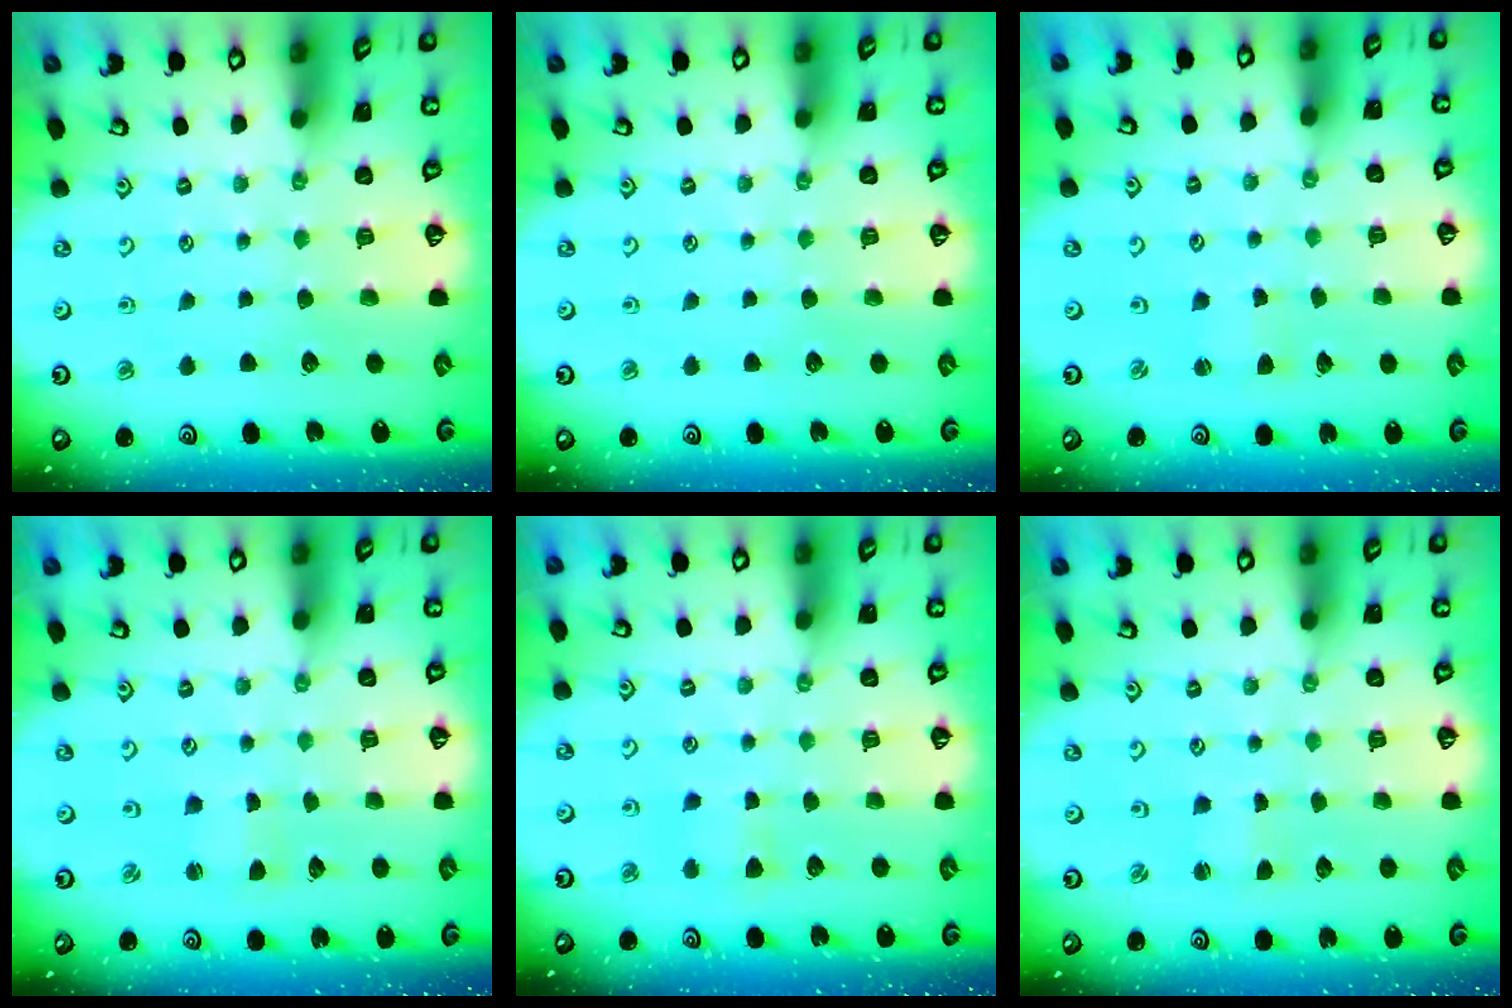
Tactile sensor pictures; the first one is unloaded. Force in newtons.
{"total": 0.0}
{"total": 2.1, "press": 2.1, "slide": 0.3}
{"total": 0.9, "press": 0.9, "slide": 0.1}
{"total": 3.8, "press": 3.7, "slide": 0.6}
{"total": 0.9, "press": 0.9, "slide": 0.1}